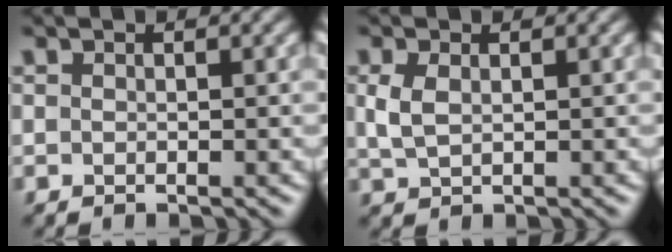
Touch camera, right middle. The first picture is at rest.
{"total": 2.2, "force": [0.4, 1.3, 1.7], "torque": [-0.046, 0.000, 0.013]}